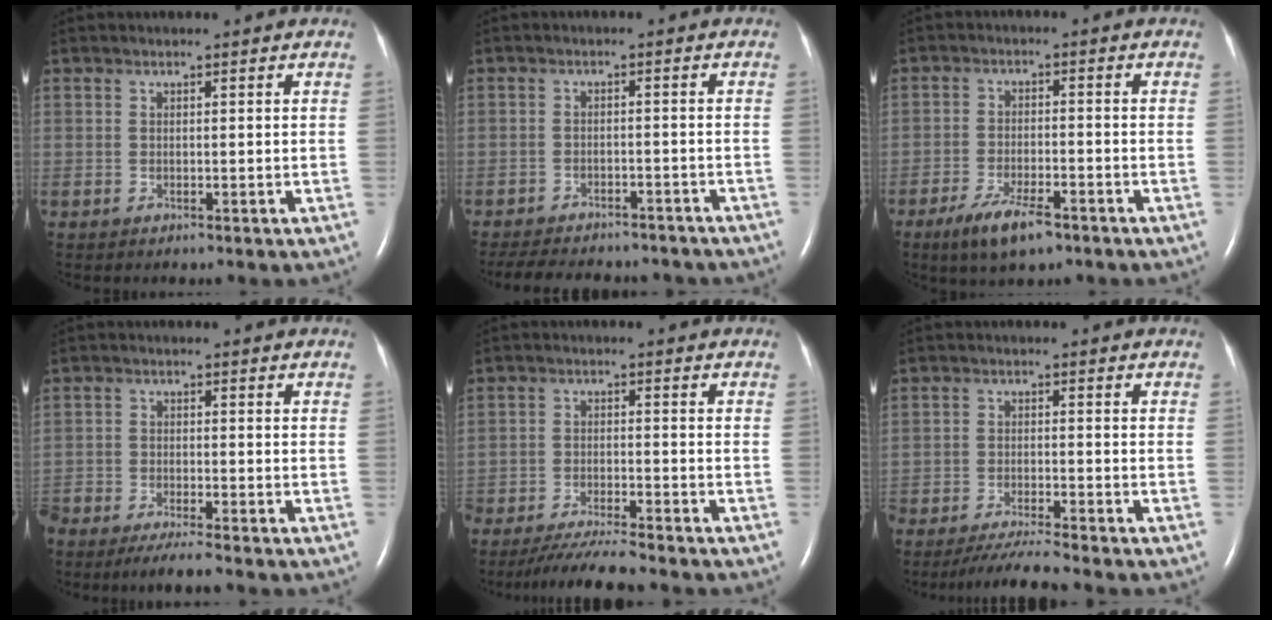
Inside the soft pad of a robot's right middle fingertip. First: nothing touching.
{"total": 17.7, "force": [-15.4, 5.6, 6.7], "torque": [-0.156, -0.013, -0.193]}
{"total": 6.8, "force": [-4.5, 1.8, 4.8], "torque": [-0.100, -0.010, -0.076]}
{"total": 6.4, "force": [-5.6, 0.1, 3.2], "torque": [-0.047, -0.016, -0.097]}
{"total": 8.1, "force": [-7.3, -0.5, 3.3], "torque": [-0.050, -0.026, -0.125]}
{"total": 6.2, "force": [-5.6, -1.3, 2.3], "torque": [-0.036, -0.024, -0.099]}